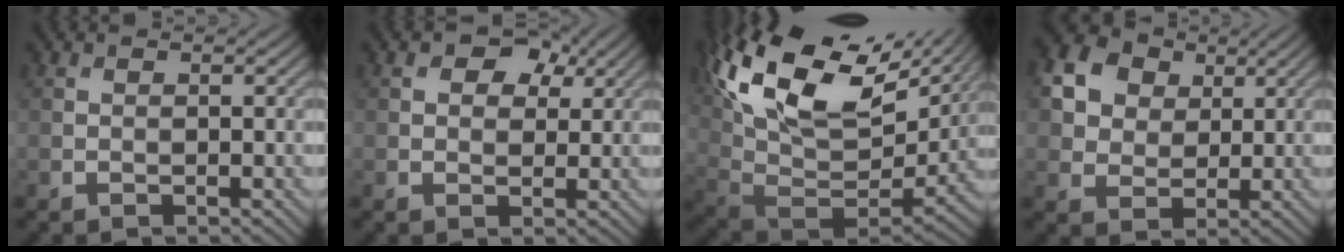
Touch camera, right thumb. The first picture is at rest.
{"total": 4.9, "force": [2.3, 3.3, 2.9], "torque": [-0.040, -0.002, 0.030]}
{"total": 20.6, "force": [10.5, 10.9, 14.0], "torque": [-0.277, 0.036, 0.189]}
{"total": 14.1, "force": [6.1, 11.0, 6.3], "torque": [-0.206, 0.035, 0.122]}